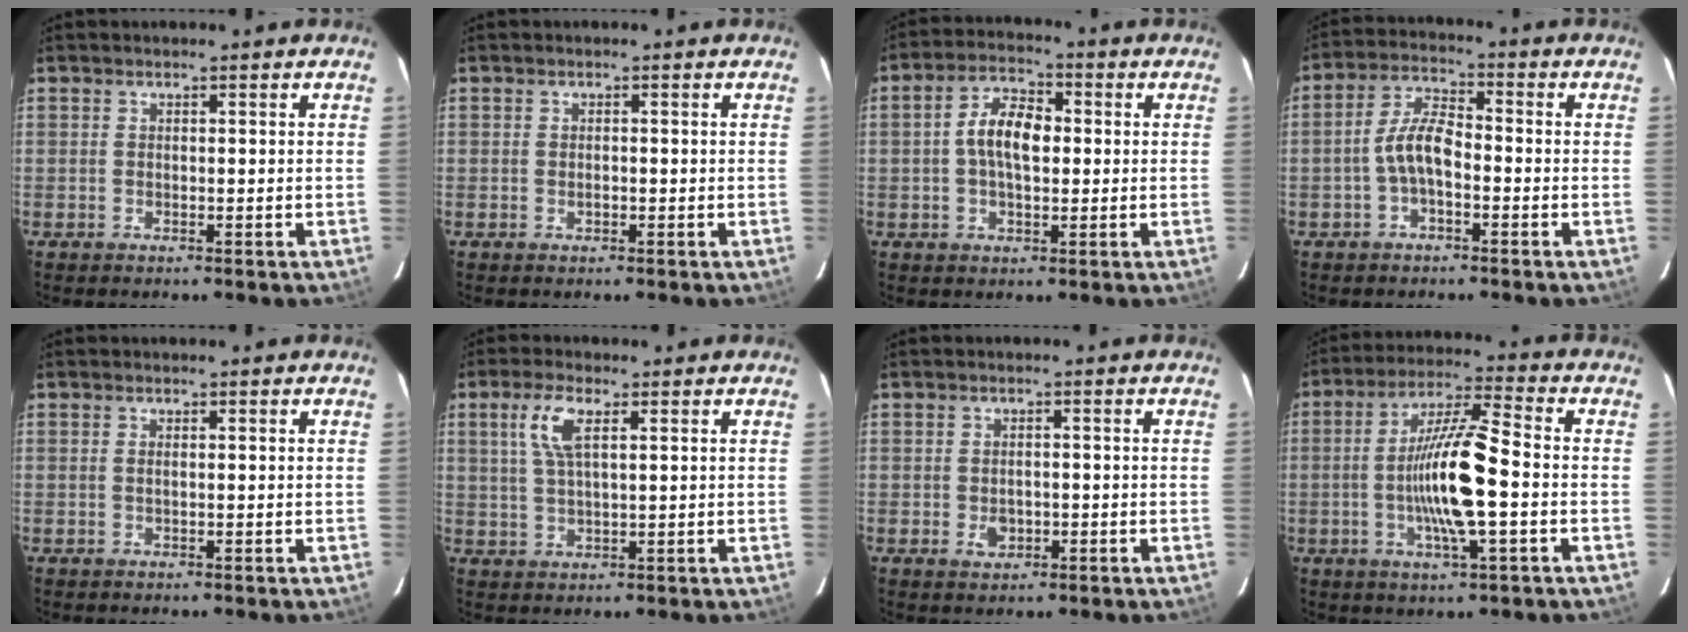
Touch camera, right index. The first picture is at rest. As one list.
[{"total": 0.8, "force": [-0.3, 0.5, 0.6], "torque": [-0.010, 0.003, -0.004]}, {"total": 7.7, "force": [0.3, 4.1, 6.5], "torque": [-0.124, 0.020, 0.004]}, {"total": 6.1, "force": [-2.0, 2.5, 5.2], "torque": [-0.108, 0.017, -0.040]}, {"total": 0.5, "force": [0.0, -0.1, 0.5], "torque": [-0.009, 0.001, -0.002]}, {"total": 6.0, "force": [2.3, 1.9, 5.2], "torque": [-0.109, 0.009, 0.046]}, {"total": 2.8, "force": [-0.9, 2.1, 1.7], "torque": [-0.030, 0.001, -0.011]}, {"total": 13.2, "force": [-2.4, 1.7, 12.9], "torque": [-0.246, 0.003, -0.050]}]